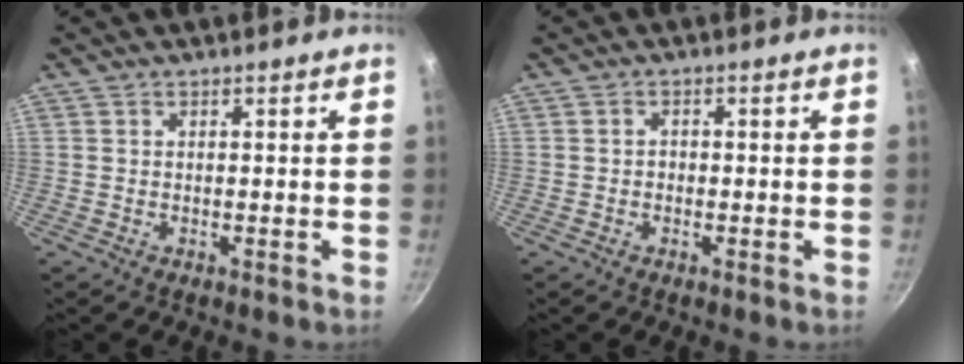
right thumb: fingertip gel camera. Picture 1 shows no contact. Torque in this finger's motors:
{"motor_torque": [-0.18, -0.04, -0.22, 0.05, 0.03]}